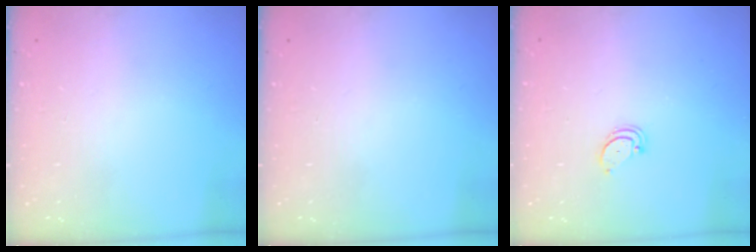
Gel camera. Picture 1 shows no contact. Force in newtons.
{"total": 0.0}
{"total": 1.9, "press": 1.9, "slide": 0.2}